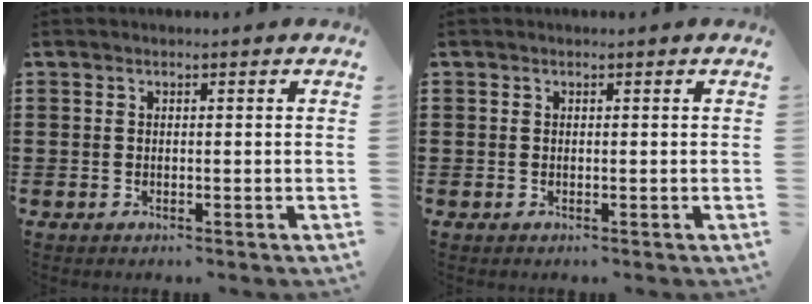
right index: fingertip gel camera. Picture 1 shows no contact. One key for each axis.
{"total": 0.0}